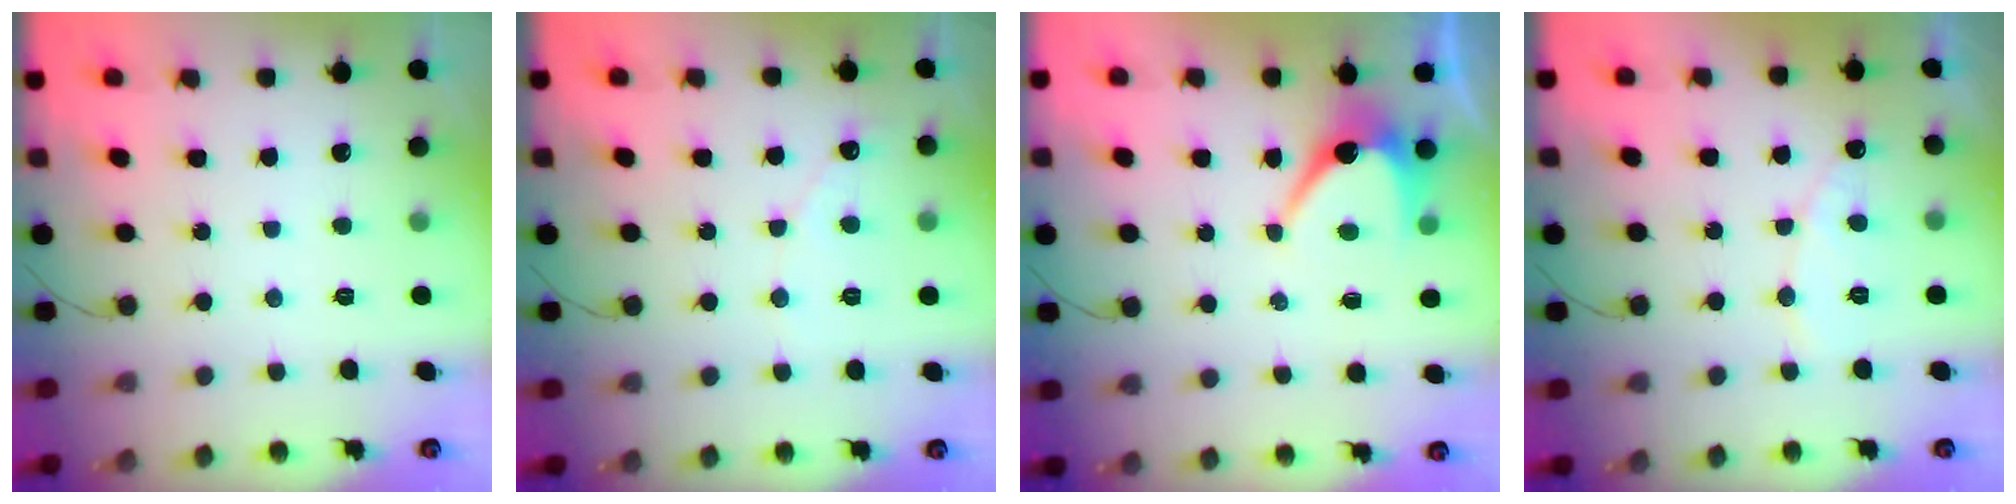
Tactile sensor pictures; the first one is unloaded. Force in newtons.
{"total": 2.3, "press": 2.3, "slide": 0.1}
{"total": 6.8, "press": 6.8, "slide": 0.7}
{"total": 7.2, "press": 7.2, "slide": 0.5}